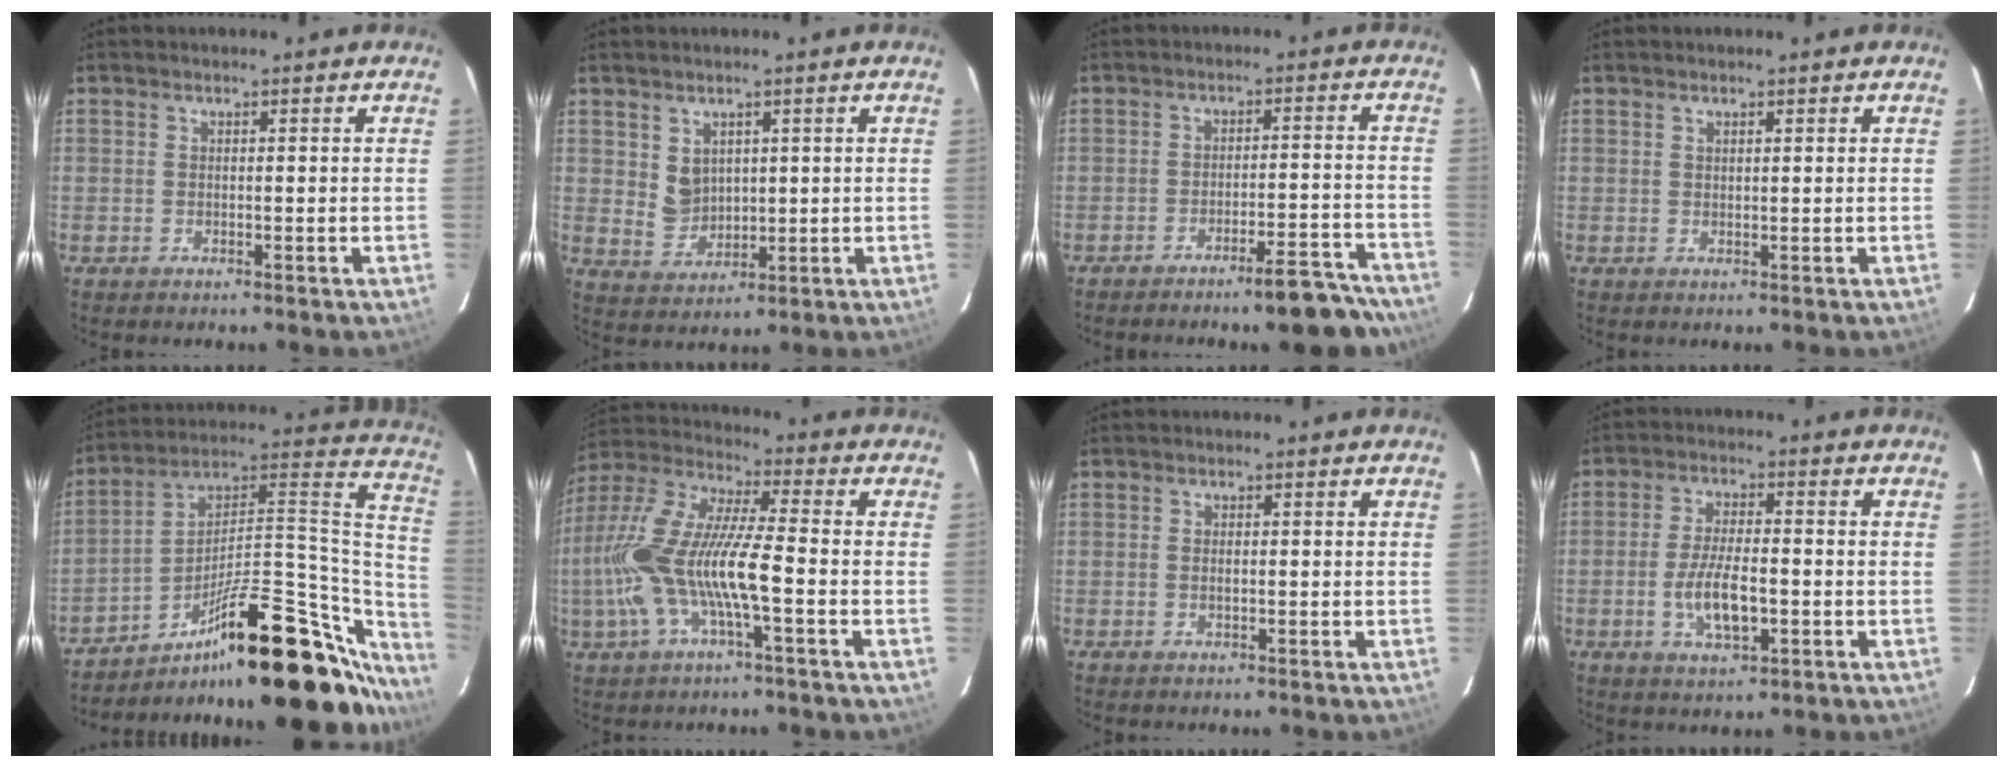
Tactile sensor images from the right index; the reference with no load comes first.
{"total": 4.9, "force": [1.9, 4.0, 2.2], "torque": [-0.036, 0.001, 0.050]}
{"total": 10.0, "force": [-8.9, 1.6, 4.4], "torque": [-0.049, 0.023, -0.106]}
{"total": 0.6, "force": [0.5, 0.2, 0.2], "torque": [-0.005, 0.001, 0.011]}
{"total": 32.4, "force": [-21.1, 10.0, 22.5], "torque": [-0.284, 0.049, -0.317]}
{"total": 17.9, "force": [-3.6, 3.5, 17.2], "torque": [-0.343, -0.003, -0.072]}
{"total": 1.1, "force": [-0.1, 0.5, 1.0], "torque": [-0.020, 0.001, -0.002]}
{"total": 8.5, "force": [-2.2, 3.0, 7.6], "torque": [-0.152, -0.005, -0.038]}